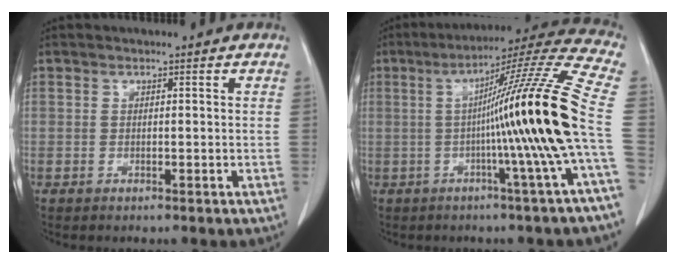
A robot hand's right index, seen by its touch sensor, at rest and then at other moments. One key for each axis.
{"total": 19.4, "fx": -1.3, "fy": -3.1, "fz": 19.1, "tx": -0.257, "ty": 0.008, "tz": -0.034}